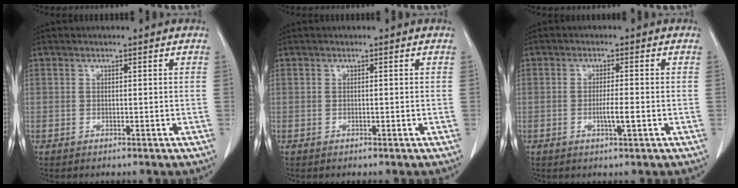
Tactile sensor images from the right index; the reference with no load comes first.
{"total": 0.0}
{"total": 2.9, "force": [-0.8, 0.0, 2.8], "torque": [-0.052, -0.003, -0.012]}